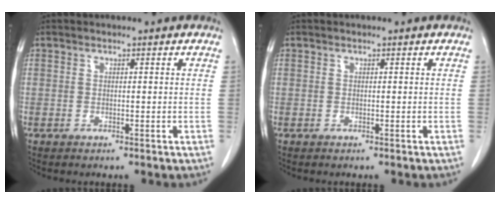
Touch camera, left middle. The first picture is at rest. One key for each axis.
{"total": 0.0}